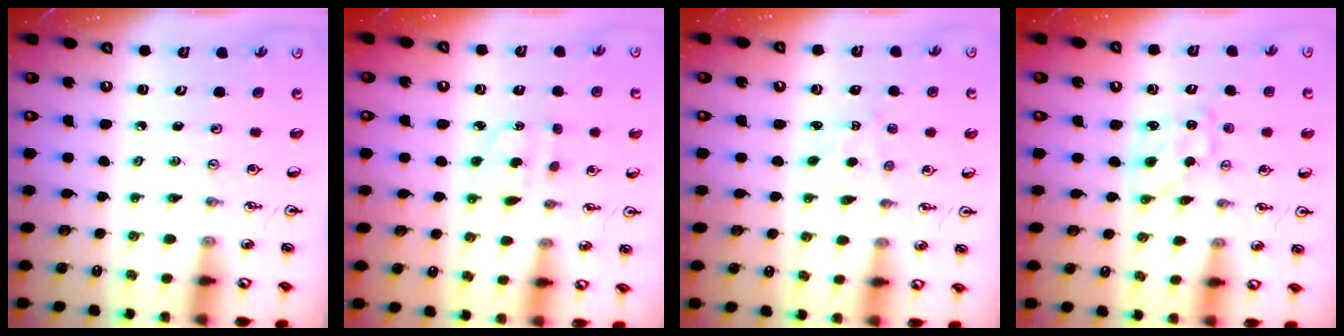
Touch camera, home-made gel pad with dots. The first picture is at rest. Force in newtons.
{"total": 3.0, "press": 2.9, "slide": 0.8}
{"total": 1.3, "press": 1.3, "slide": 0.2}
{"total": 1.6, "press": 1.6, "slide": 0.3}